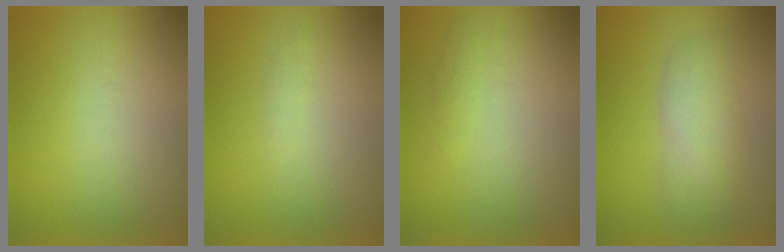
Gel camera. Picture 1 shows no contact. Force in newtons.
{"total": 1.2}
{"total": 1.4}
{"total": 4.0}